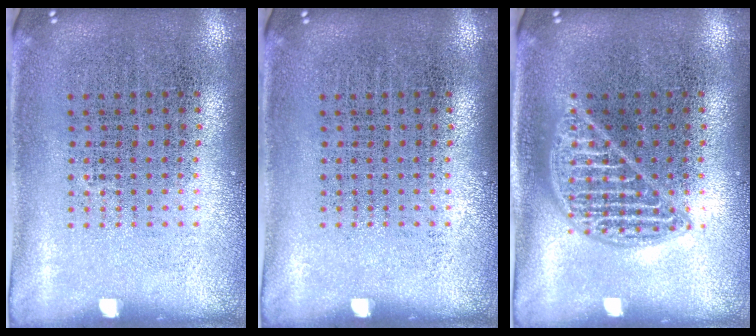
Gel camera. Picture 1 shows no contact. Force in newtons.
{"total": 0.0}
{"total": 2.2, "press": 2.2, "slide": 0.3}